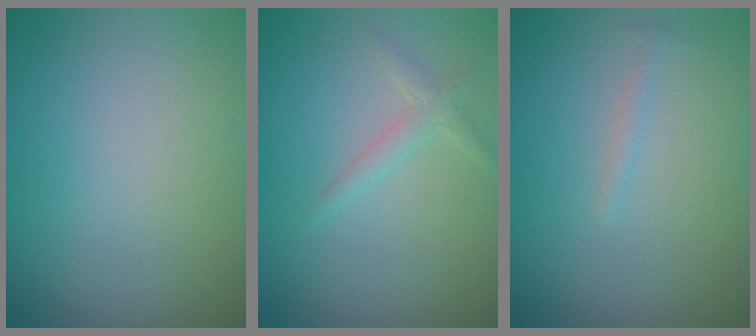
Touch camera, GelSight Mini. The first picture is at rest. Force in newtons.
{"total": 1.4, "press": 1.4, "slide": 0.1}
{"total": 0.6, "press": 0.6, "slide": 0.1}